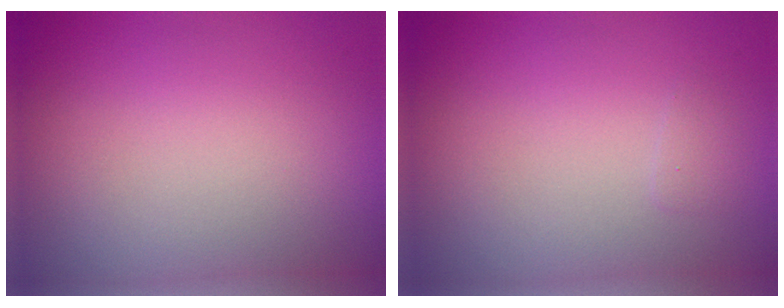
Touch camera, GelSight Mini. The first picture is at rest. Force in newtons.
{"total": 0.5, "press": 0.5, "slide": 0.0}